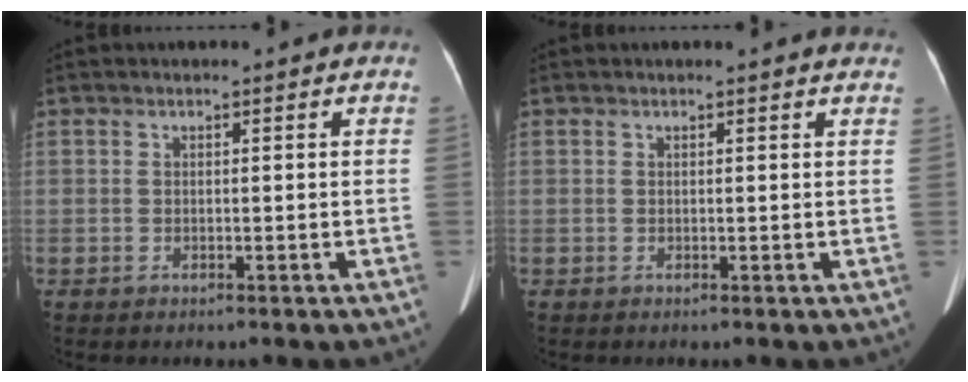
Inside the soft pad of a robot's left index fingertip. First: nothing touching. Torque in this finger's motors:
{"motor_torque": [-0.03, -2.11, 0.00, 0.02]}